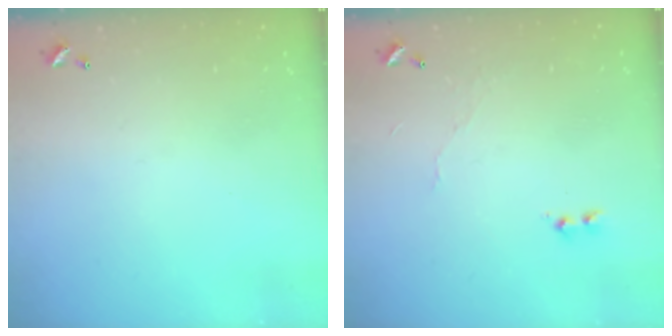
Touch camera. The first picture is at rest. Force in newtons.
{"total": 6.0, "press": 6.0, "slide": 0.6}